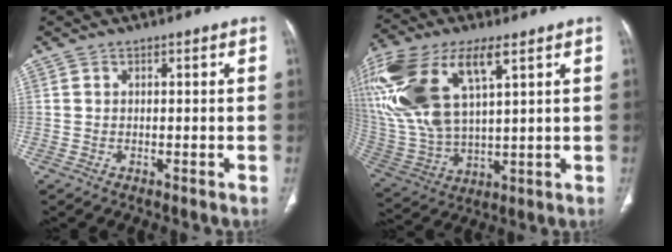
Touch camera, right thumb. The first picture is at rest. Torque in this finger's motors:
{"motor_torque": [0.99, 2.29, 2.49, 0.28, 0.31]}